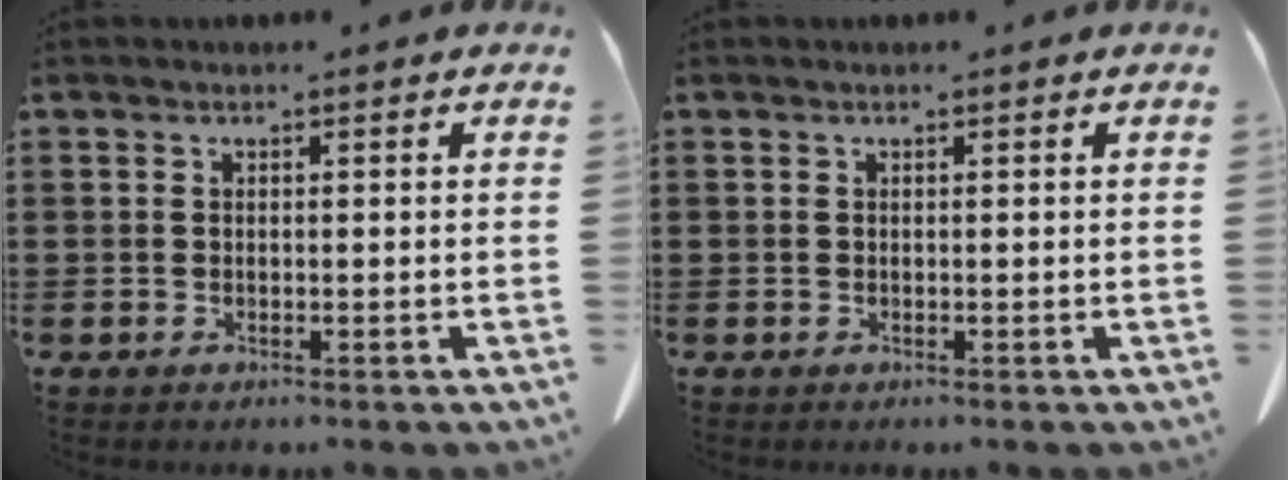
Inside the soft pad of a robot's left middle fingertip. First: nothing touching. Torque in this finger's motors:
{"motor_torque": [0.02, 0.02, 0.01, 0.01]}